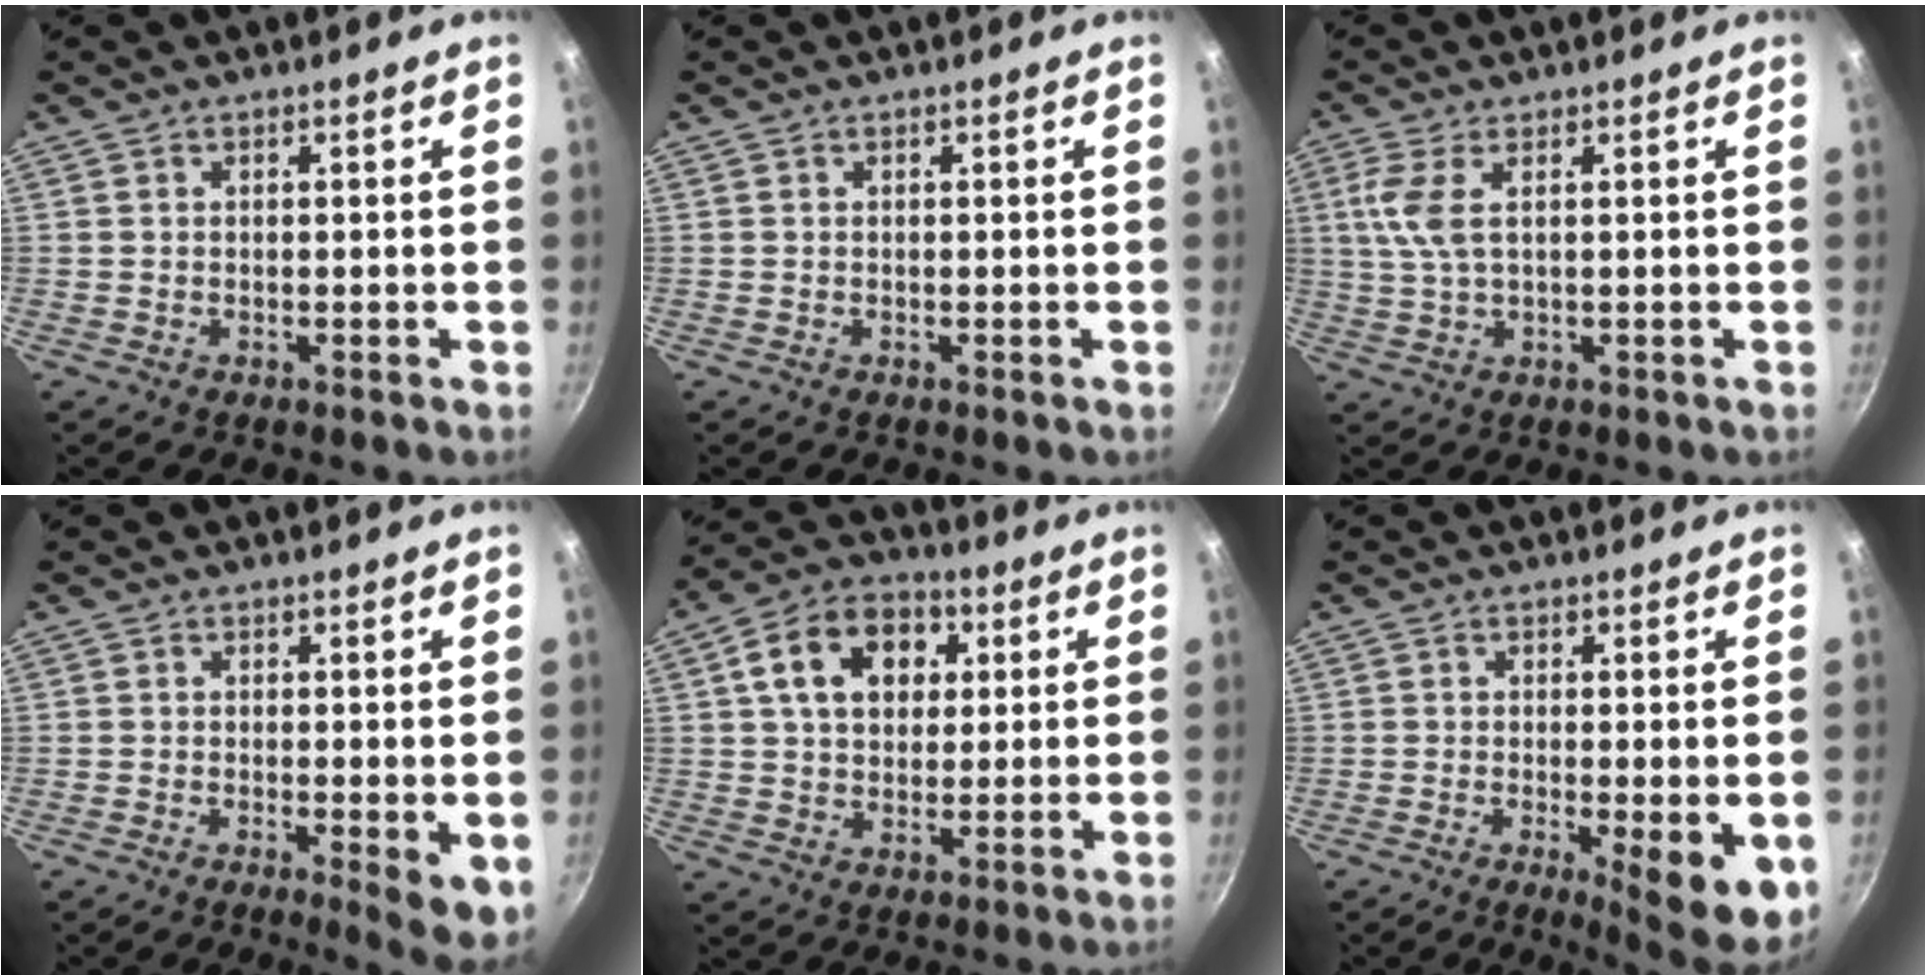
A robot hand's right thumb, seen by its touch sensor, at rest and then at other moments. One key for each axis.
{"total": 0.0}
{"total": 5.7, "fx": 1.5, "fy": 2.3, "fz": 5.0, "tx": -0.115, "ty": 0.003, "tz": 0.032}
{"total": 5.7, "fx": -1.0, "fy": 1.7, "fz": 5.4, "tx": -0.061, "ty": -0.009, "tz": -0.011}
{"total": 13.5, "fx": 3.9, "fy": 9.9, "fz": 8.3, "tx": -0.116, "ty": 0.013, "tz": 0.052}
{"total": 8.6, "fx": -2.1, "fy": 2.0, "fz": 8.1, "tx": -0.100, "ty": -0.010, "tz": -0.021}